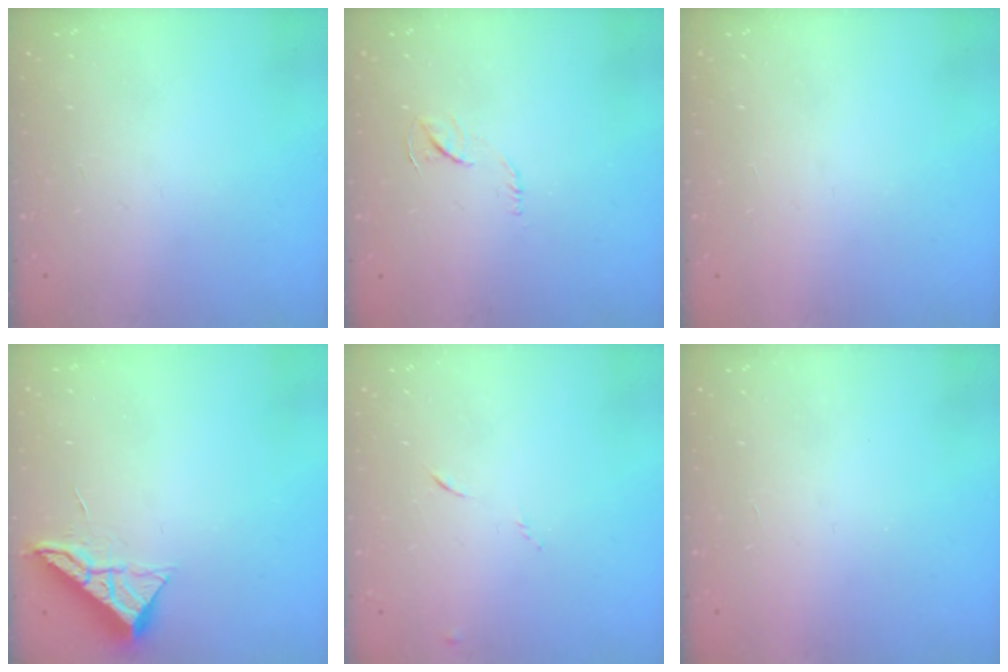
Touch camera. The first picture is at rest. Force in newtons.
{"total": 6.1, "press": 6.1, "slide": 0.3}
{"total": 1.5, "press": 1.5, "slide": 0.1}
{"total": 6.5, "press": 6.5, "slide": 0.1}
{"total": 5.2, "press": 5.1, "slide": 0.6}
{"total": 1.6, "press": 1.6, "slide": 0.1}